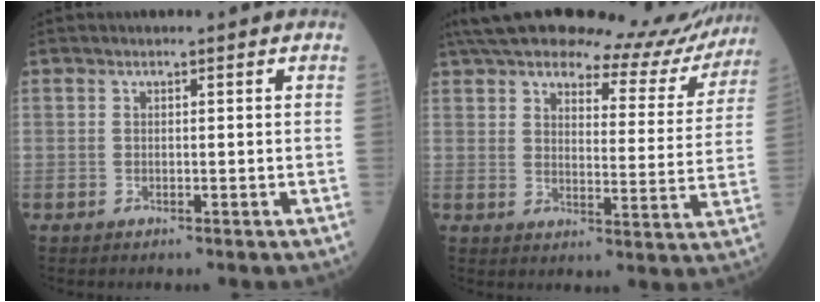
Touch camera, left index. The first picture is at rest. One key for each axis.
{"total": 21.5, "fx": 19.5, "fy": 5.0, "fz": 7.4, "tx": -0.111, "ty": -0.027, "tz": 0.245}